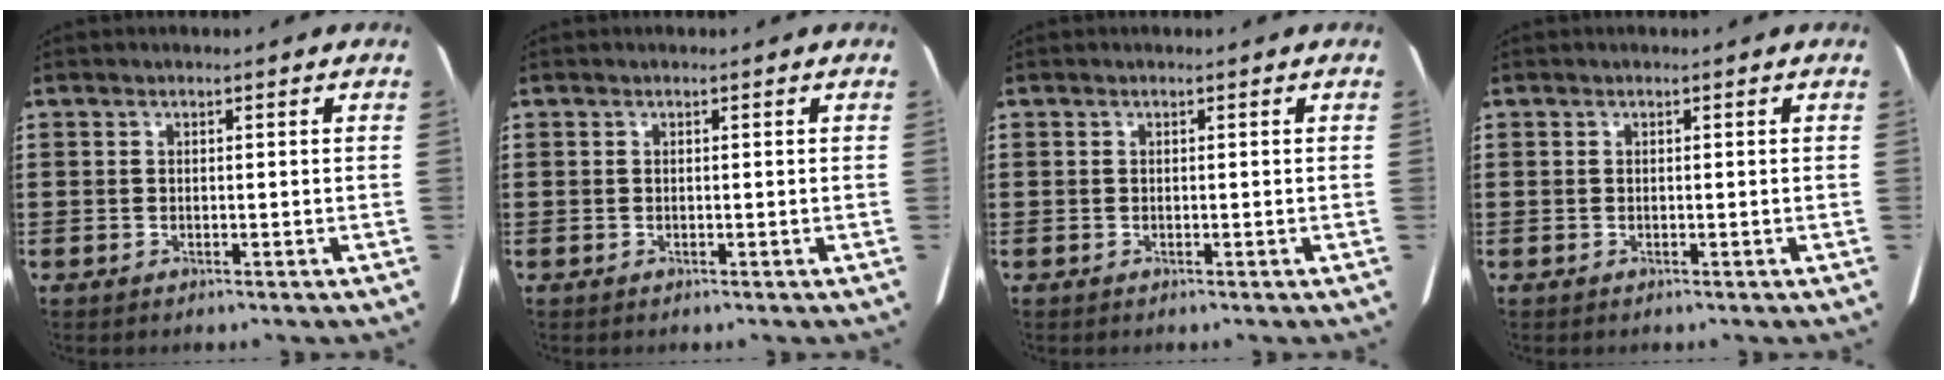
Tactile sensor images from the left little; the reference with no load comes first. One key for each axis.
{"total": 0.0}
{"total": 0.0}
{"total": 0.0}